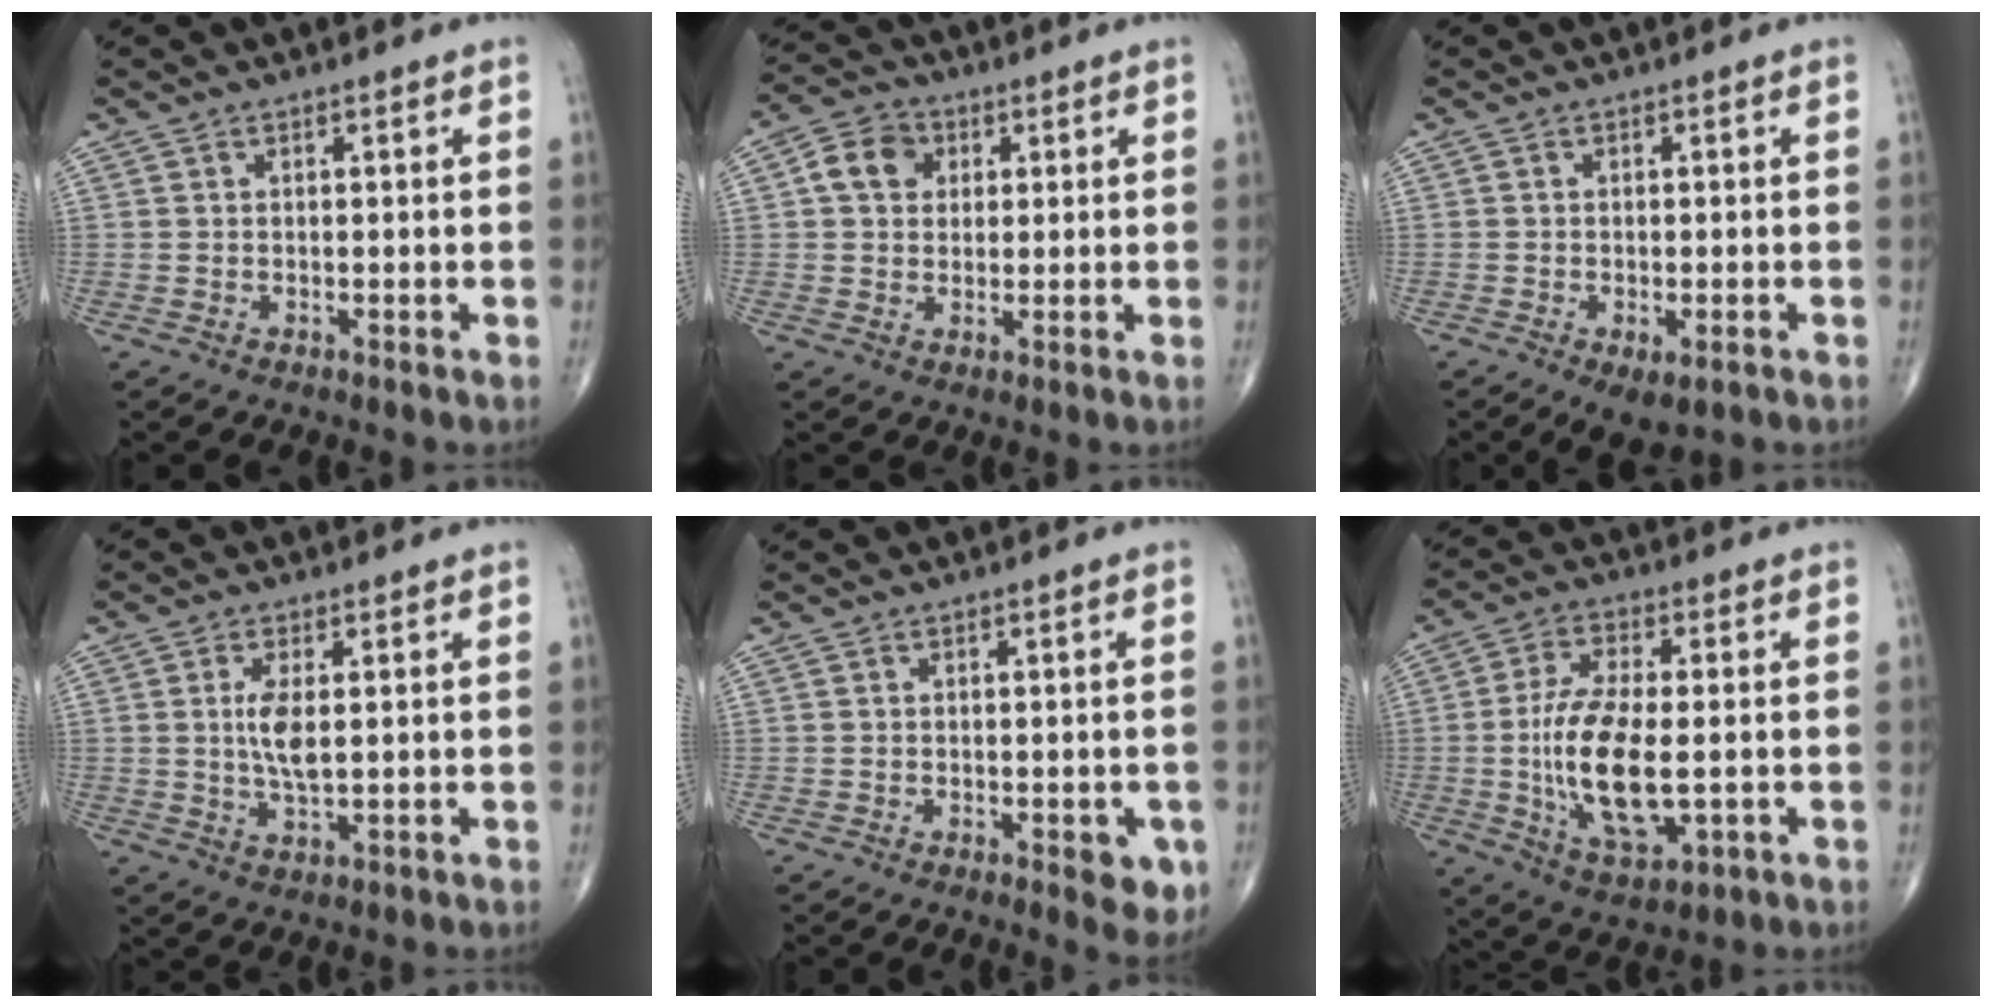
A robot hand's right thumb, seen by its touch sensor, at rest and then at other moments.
{"total": 6.9, "force": [1.7, 5.6, 3.6], "torque": [-0.047, 0.008, 0.022]}
{"total": 5.1, "force": [-2.5, 2.4, 3.7], "torque": [-0.057, 0.000, -0.031]}
{"total": 5.4, "force": [0.8, 1.9, 4.9], "torque": [-0.103, -0.012, 0.017]}
{"total": 4.9, "force": [-1.7, 2.0, 4.1], "torque": [-0.027, -0.004, -0.017]}
{"total": 15.3, "force": [-1.7, 6.8, 13.7], "torque": [-0.257, -0.007, -0.025]}